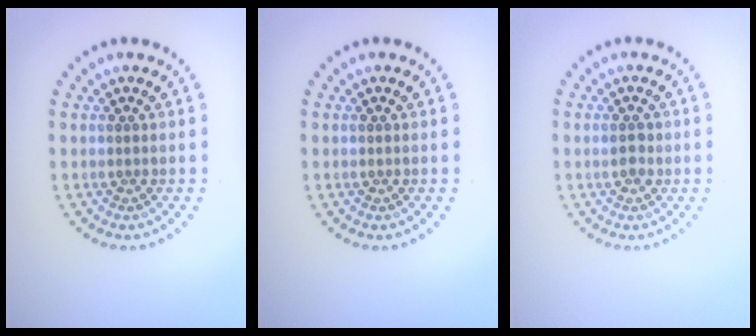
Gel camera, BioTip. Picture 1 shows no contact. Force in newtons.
{"total": 0.0}
{"total": 1.2, "press": 1.2, "slide": 0.1}